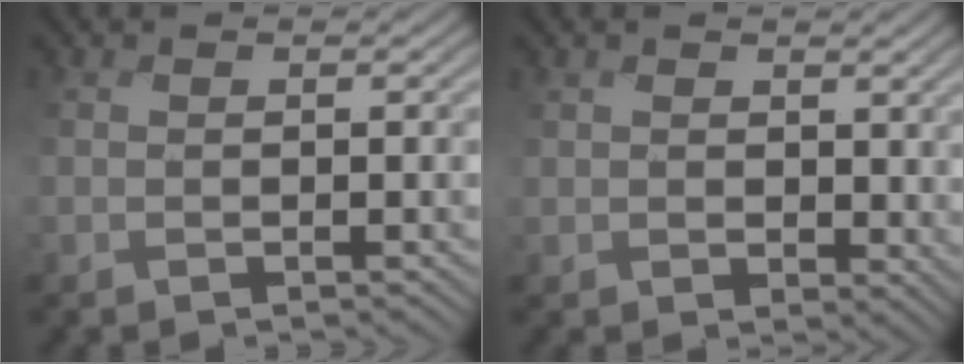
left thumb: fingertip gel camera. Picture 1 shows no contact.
{"total": 2.2, "force": [1.4, 1.5, 0.8], "torque": [-0.036, -0.006, 0.023]}